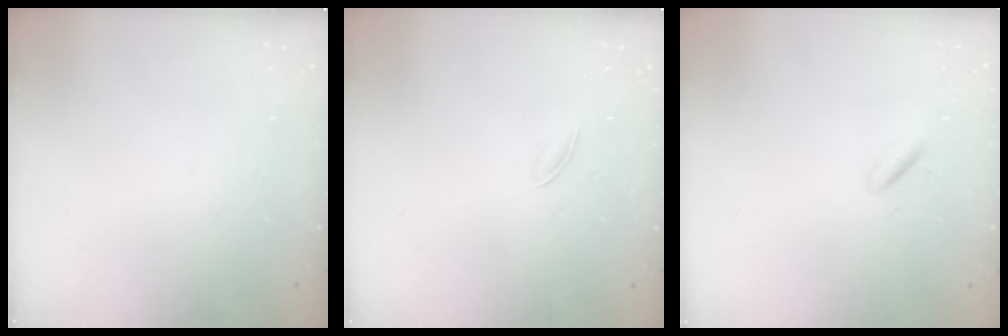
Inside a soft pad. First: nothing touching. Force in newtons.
{"total": 1.6, "press": 1.5, "slide": 0.5}
{"total": 0.6, "press": 0.0, "slide": 0.6}